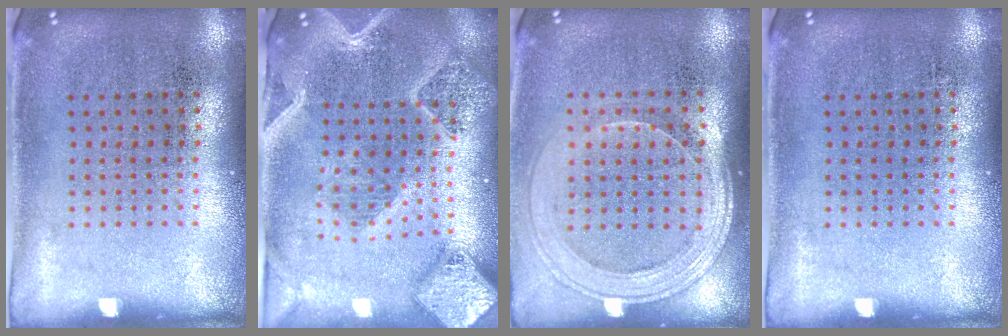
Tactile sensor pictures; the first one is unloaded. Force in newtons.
{"total": 3.2, "press": 2.7, "slide": 1.7}
{"total": 1.8, "press": 1.6, "slide": 0.7}
{"total": 0.0}